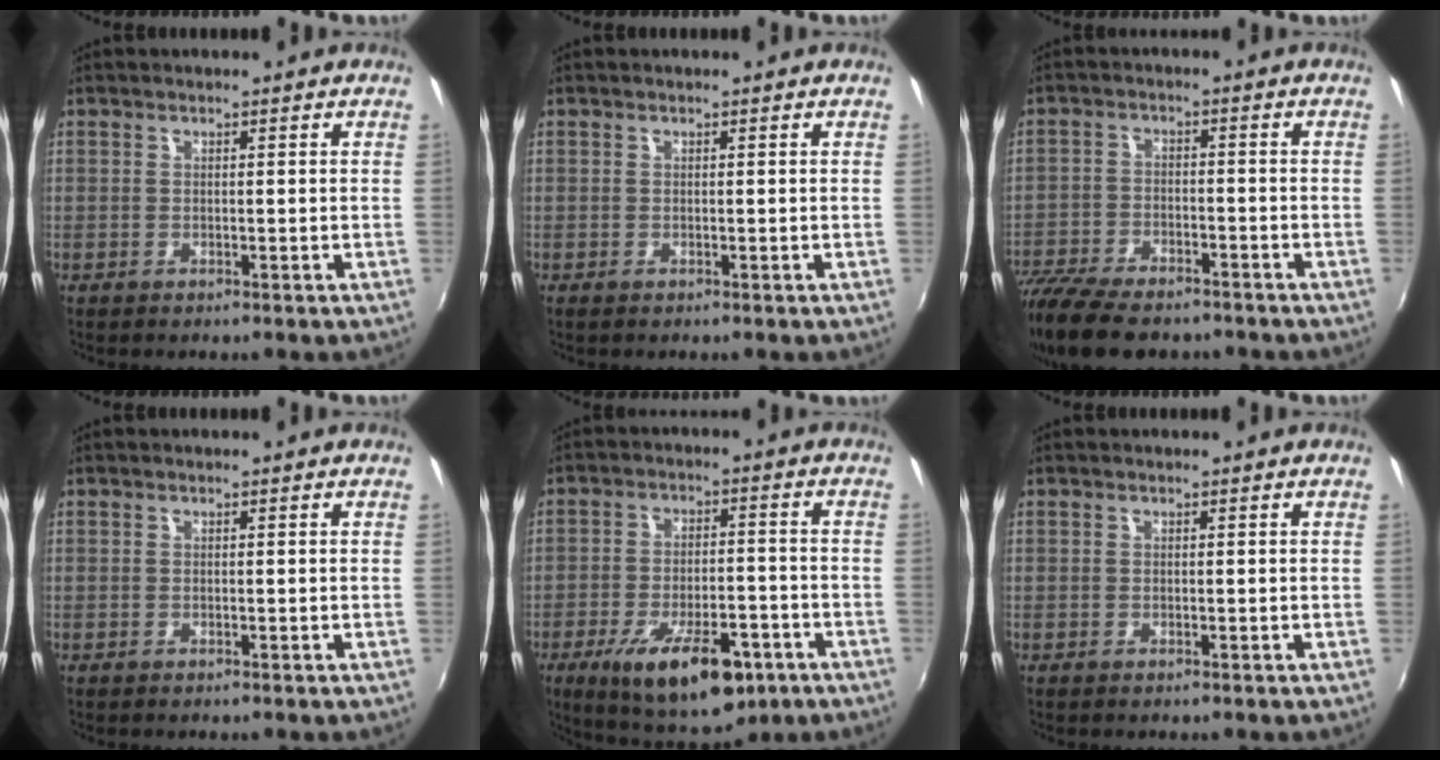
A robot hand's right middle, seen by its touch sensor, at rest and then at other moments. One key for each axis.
{"total": 0.0}
{"total": 15.6, "fx": -12.6, "fy": 5.4, "fz": 7.5, "tx": -0.177, "ty": -0.037, "tz": -0.215}
{"total": 0.0}
{"total": 16.6, "fx": -9.1, "fy": 6.7, "fz": 12.2, "tx": -0.217, "ty": -0.025, "tz": -0.129}
{"total": 0.0}